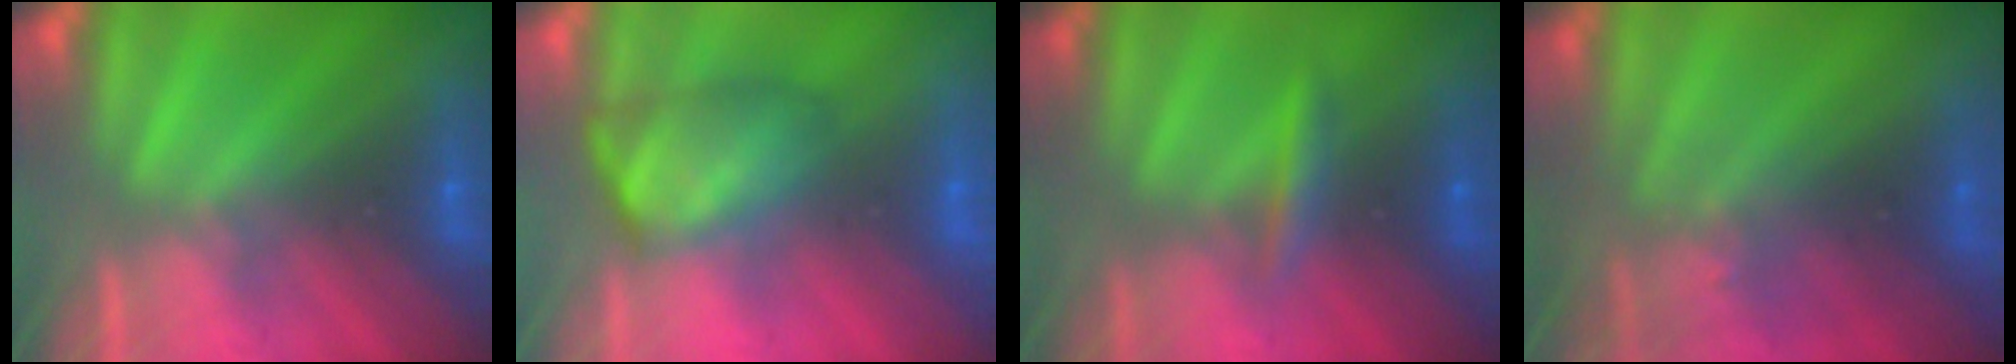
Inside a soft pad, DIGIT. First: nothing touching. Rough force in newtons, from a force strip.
{"total": 4.5}
{"total": 2.4}
{"total": 2.8}